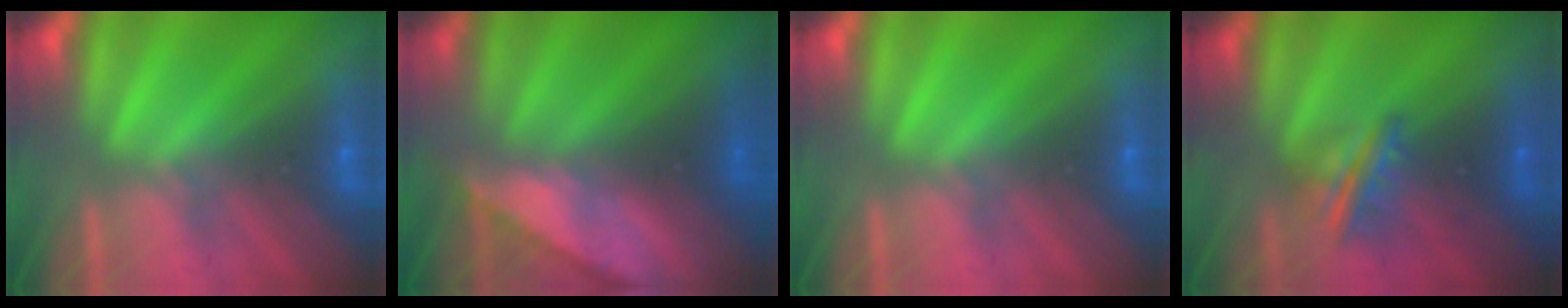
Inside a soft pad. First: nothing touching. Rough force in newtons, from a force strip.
{"total": 7.2}
{"total": 0.0}
{"total": 3.0}